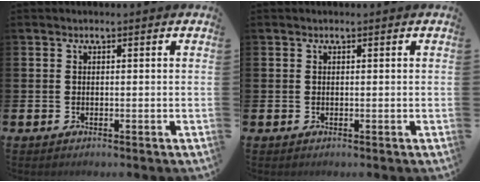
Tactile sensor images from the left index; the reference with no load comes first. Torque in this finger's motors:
{"motor_torque": [-0.66, -1.48, -0.61, -0.09]}